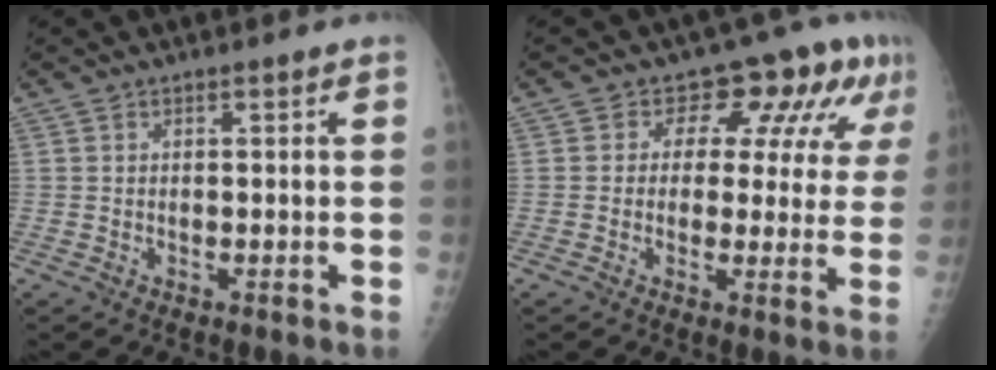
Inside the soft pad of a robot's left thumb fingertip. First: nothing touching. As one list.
[{"total": 11.1, "force": [5.3, 6.8, 6.9], "torque": [-0.040, -0.007, 0.055]}]